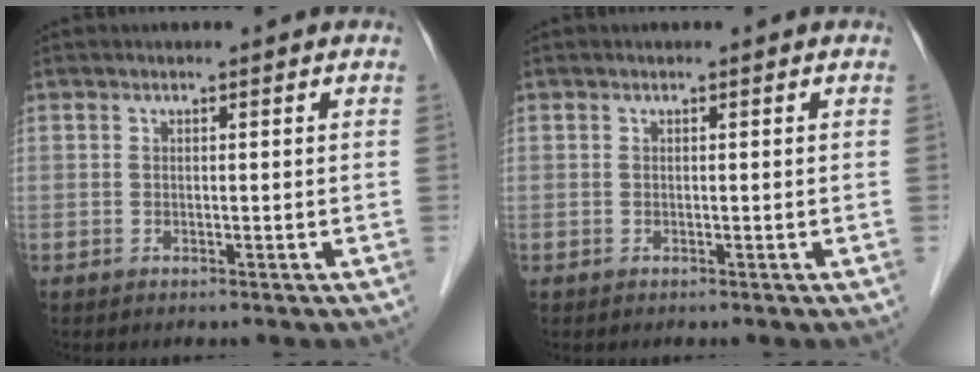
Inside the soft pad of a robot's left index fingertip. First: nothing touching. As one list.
[{"total": 0.0}]